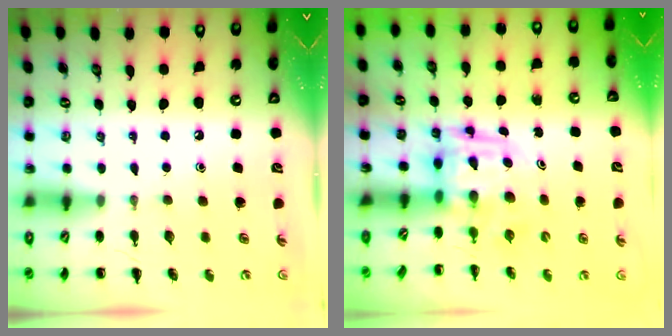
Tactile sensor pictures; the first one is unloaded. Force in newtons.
{"total": 3.7, "press": 3.6, "slide": 0.7}